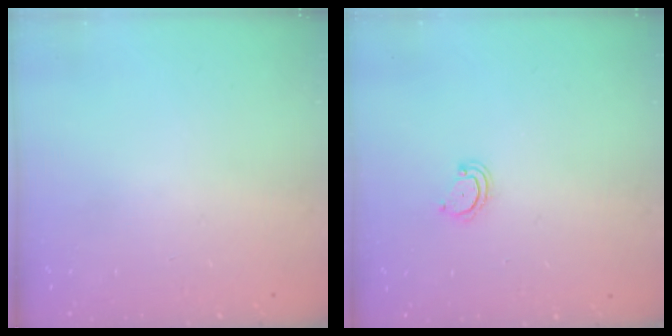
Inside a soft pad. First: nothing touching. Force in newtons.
{"total": 2.5, "press": 2.5, "slide": 0.2}